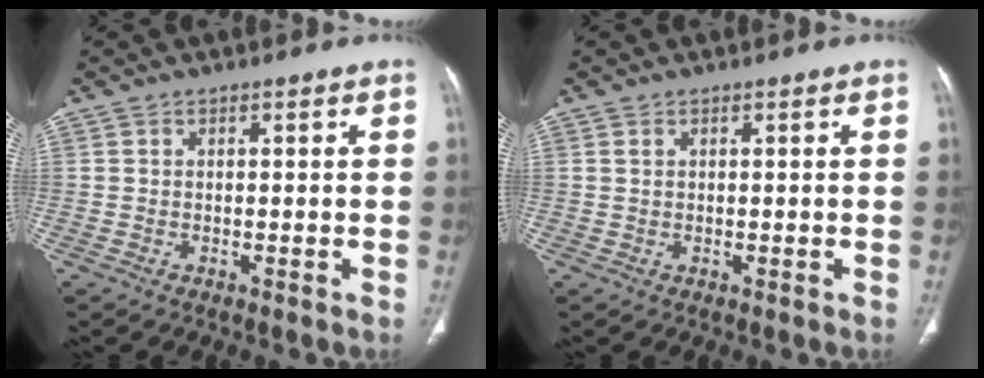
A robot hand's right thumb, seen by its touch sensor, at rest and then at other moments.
{"total": 0.5, "force": [0.3, 0.3, 0.4], "torque": [-0.008, 0.003, 0.008]}